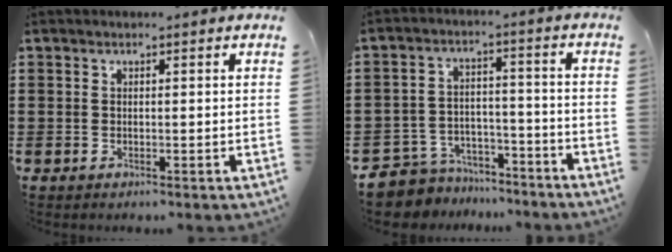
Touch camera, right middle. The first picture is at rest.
{"total": 6.8, "force": [-6.7, 1.3, 0.1], "torque": [-0.018, 0.014, -0.140]}